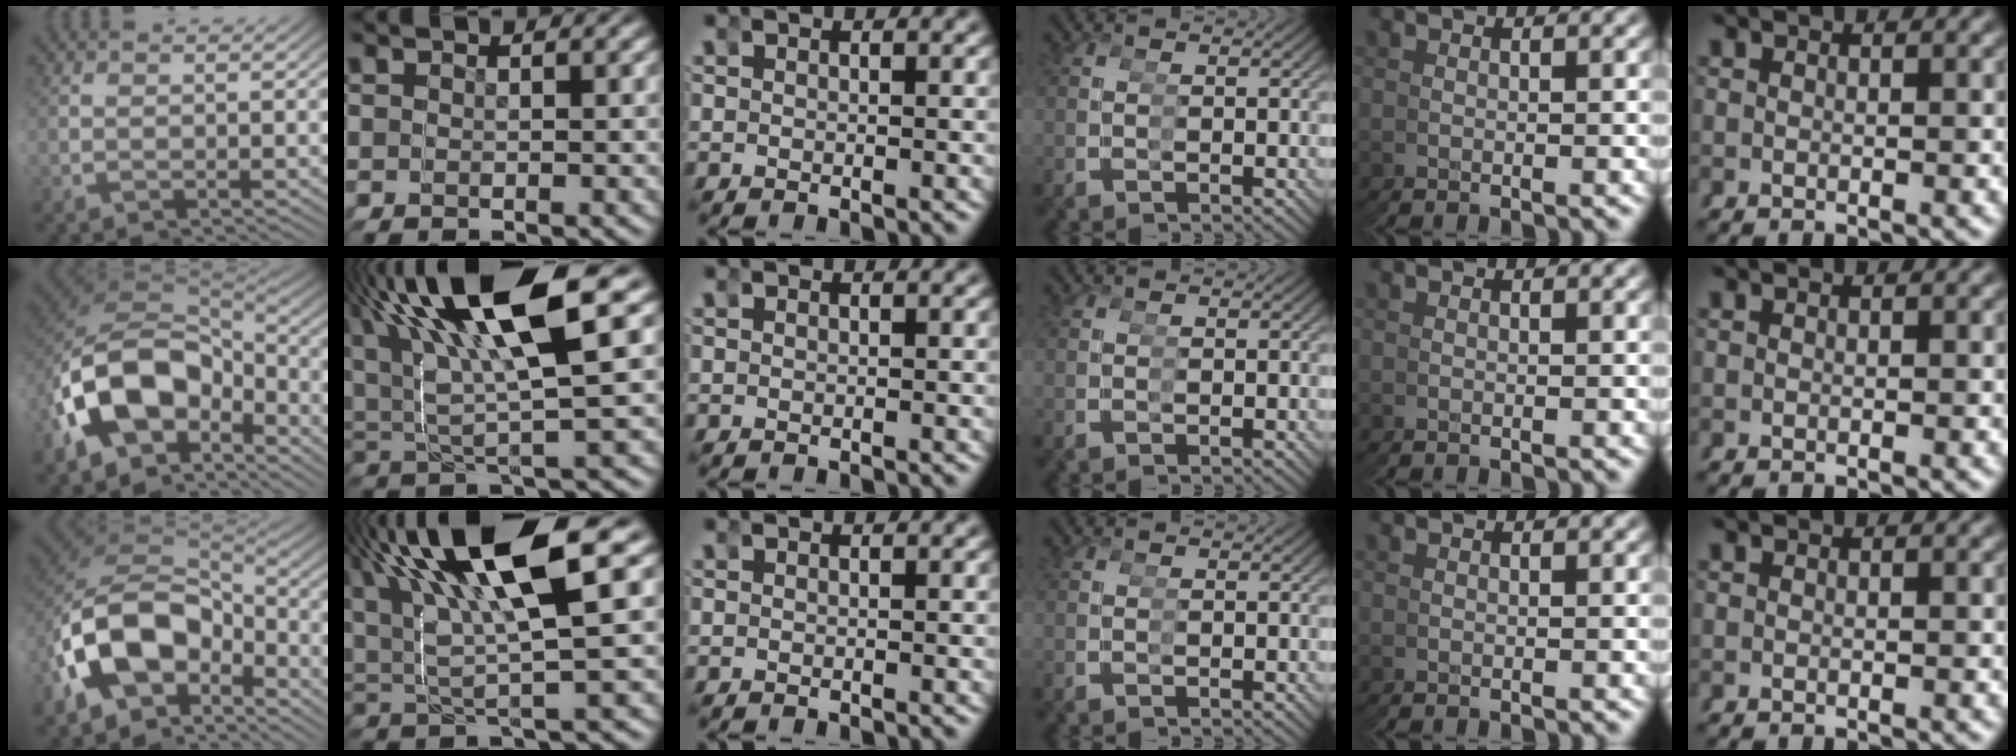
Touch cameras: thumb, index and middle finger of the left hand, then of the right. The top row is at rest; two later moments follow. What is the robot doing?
{"motion": "grasp_and_lifting", "object": "toy banana"}